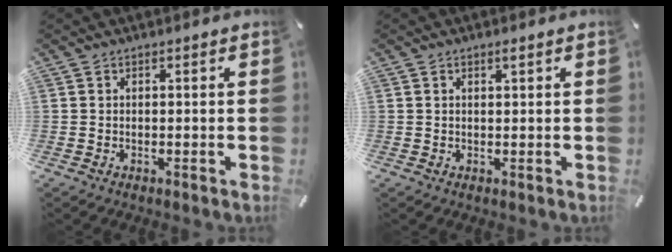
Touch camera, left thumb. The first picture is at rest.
{"total": 1.0, "force": [0.5, 0.2, 0.8], "torque": [-0.017, -0.001, 0.009]}